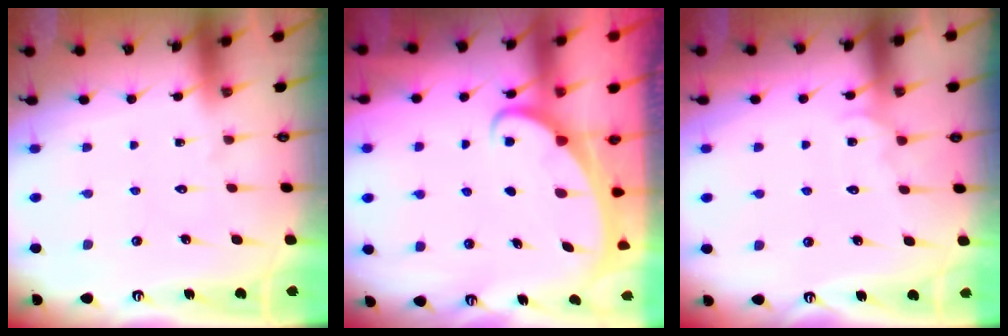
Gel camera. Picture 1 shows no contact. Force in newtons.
{"total": 2.1, "press": 2.0, "slide": 0.3}
{"total": 5.3, "press": 5.3, "slide": 0.5}